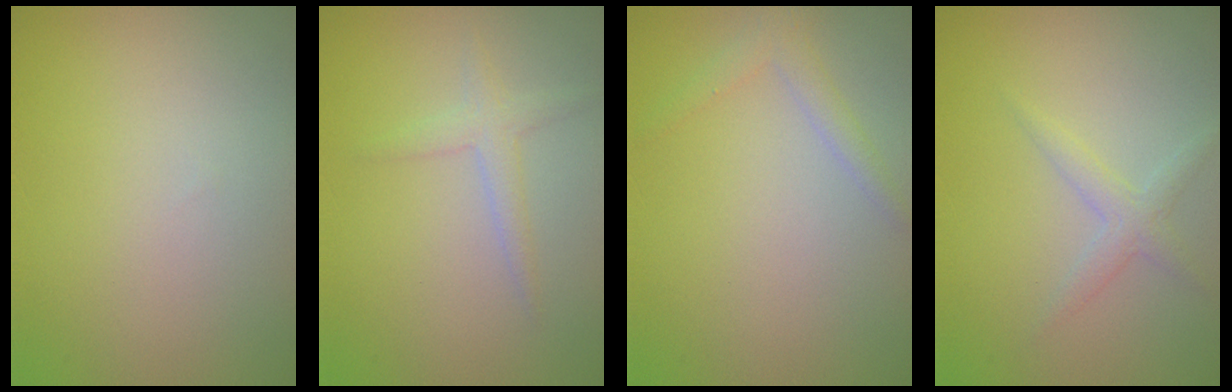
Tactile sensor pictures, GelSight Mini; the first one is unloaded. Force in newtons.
{"total": 1.7, "press": 1.7, "slide": 0.1}
{"total": 1.5, "press": 1.5, "slide": 0.1}
{"total": 1.7, "press": 1.7, "slide": 0.1}